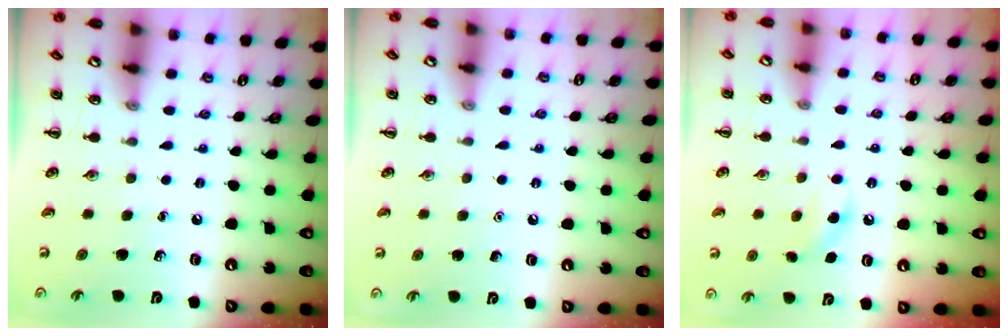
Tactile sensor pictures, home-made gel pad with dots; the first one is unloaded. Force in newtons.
{"total": 1.5, "press": 1.5, "slide": 0.1}
{"total": 7.6, "press": 7.3, "slide": 2.0}